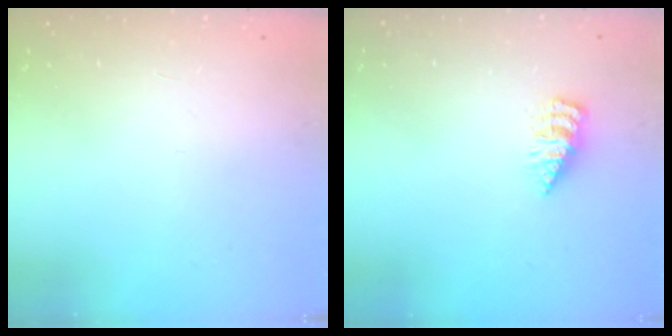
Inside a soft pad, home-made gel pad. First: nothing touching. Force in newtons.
{"total": 2.4, "press": 2.4, "slide": 0.3}